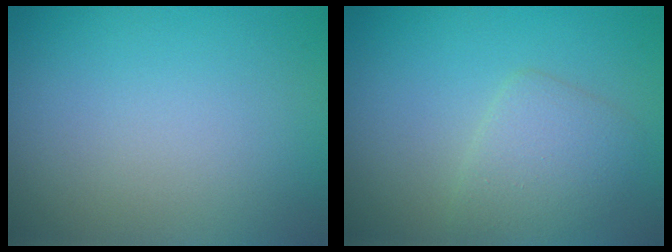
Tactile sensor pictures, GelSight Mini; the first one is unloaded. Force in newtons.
{"total": 2.9, "press": 2.9, "slide": 0.2}